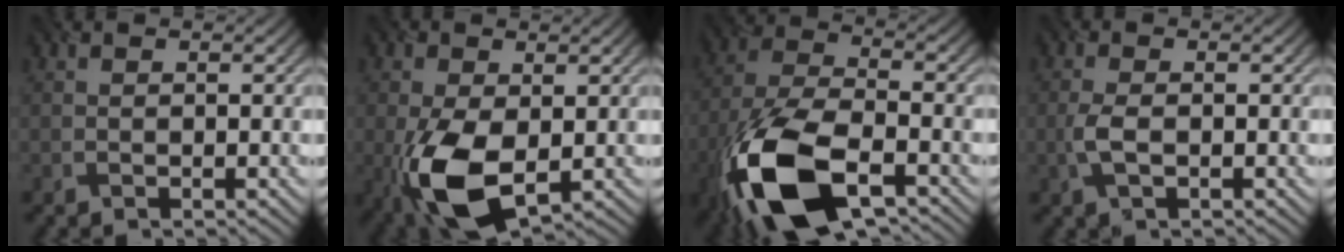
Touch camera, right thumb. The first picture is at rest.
{"total": 10.2, "force": [-2.6, 5.7, 8.1], "torque": [-0.195, -0.024, -0.049]}
{"total": 17.0, "force": [-8.4, 8.1, 12.3], "torque": [-0.287, -0.038, -0.165]}
{"total": 2.7, "force": [-0.6, 1.2, 2.3], "torque": [-0.060, -0.001, -0.014]}